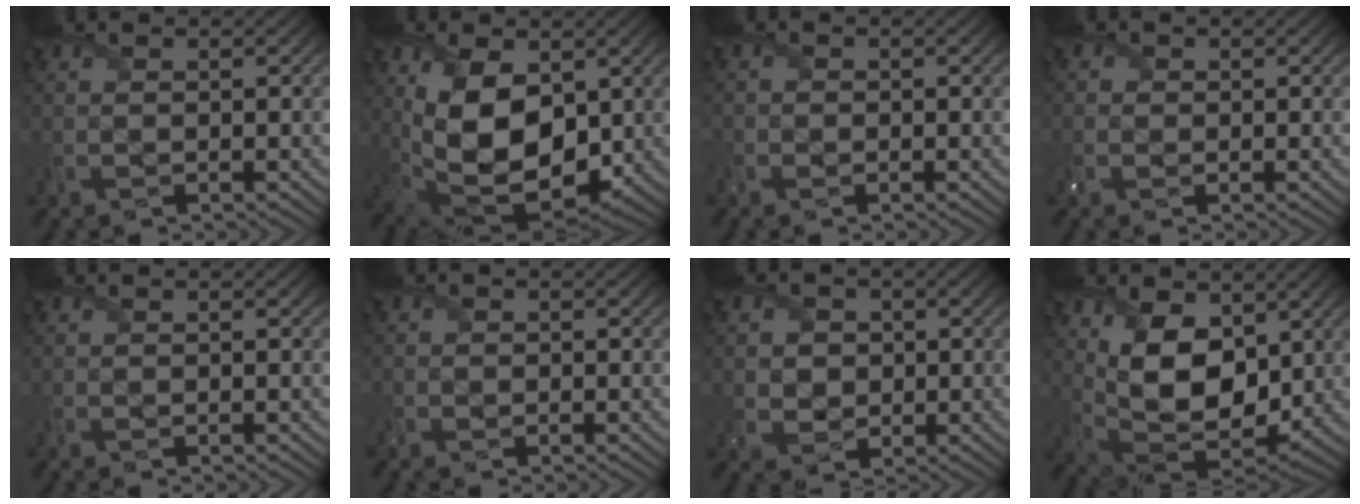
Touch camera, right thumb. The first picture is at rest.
{"total": 13.2, "force": [1.7, 8.0, 10.3], "torque": [-0.211, -0.019, 0.037]}
{"total": 1.5, "force": [-0.8, 1.2, 0.2], "torque": [-0.002, -0.002, -0.016]}
{"total": 1.8, "force": [-0.1, 1.8, 0.5], "torque": [-0.015, 0.003, -0.006]}
{"total": 0.0}
{"total": 1.0, "force": [-0.5, 0.9, 0.1], "torque": [0.001, -0.006, -0.009]}
{"total": 3.8, "force": [0.7, 3.4, 1.4], "torque": [-0.047, -0.003, 0.002]}
{"total": 11.6, "force": [3.7, 6.9, 8.5], "torque": [-0.186, -0.014, 0.069]}